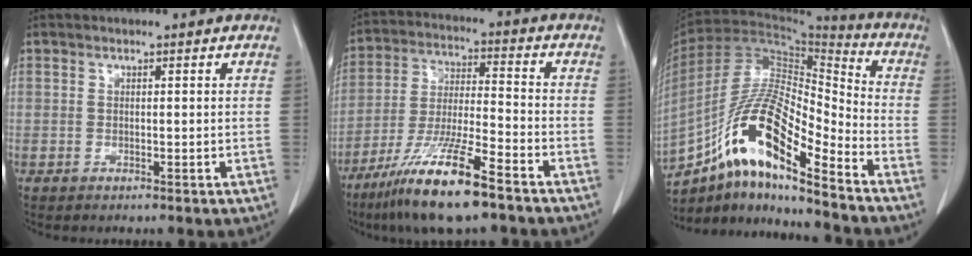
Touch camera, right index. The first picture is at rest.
{"total": 14.4, "force": [-9.6, 1.0, 10.7], "torque": [-0.218, -0.036, -0.177]}
{"total": 17.6, "force": [-11.0, 2.7, 13.5], "torque": [-0.260, 0.007, -0.194]}